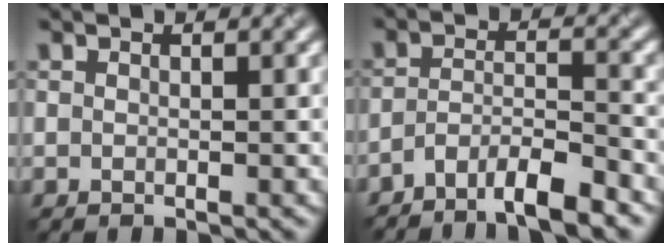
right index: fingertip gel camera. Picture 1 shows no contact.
{"total": 5.1, "force": [-4.1, 0.9, 2.9], "torque": [-0.049, 0.000, -0.076]}